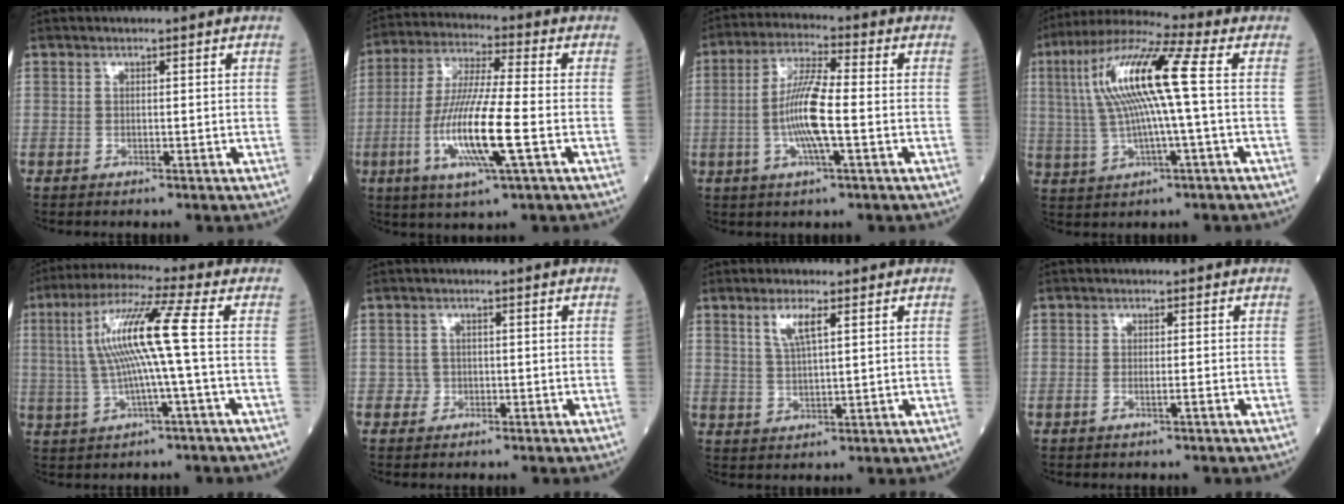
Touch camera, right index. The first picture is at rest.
{"total": 13.6, "force": [-3.6, 0.5, 13.1], "torque": [-0.265, -0.015, -0.072]}
{"total": 9.5, "force": [-1.5, 0.8, 9.3], "torque": [-0.182, -0.001, -0.035]}
{"total": 14.1, "force": [1.9, 0.7, 14.0], "torque": [-0.285, 0.025, 0.032]}
{"total": 11.3, "force": [0.7, -0.9, 11.2], "torque": [-0.221, 0.019, 0.011]}
{"total": 1.2, "force": [-0.5, 1.1, -0.1], "torque": [0.007, 0.008, -0.013]}
{"total": 4.0, "force": [2.0, 0.5, 3.4], "torque": [-0.073, 0.000, 0.042]}
{"total": 0.9, "force": [-0.5, -0.1, 0.8], "torque": [-0.017, 0.000, -0.008]}